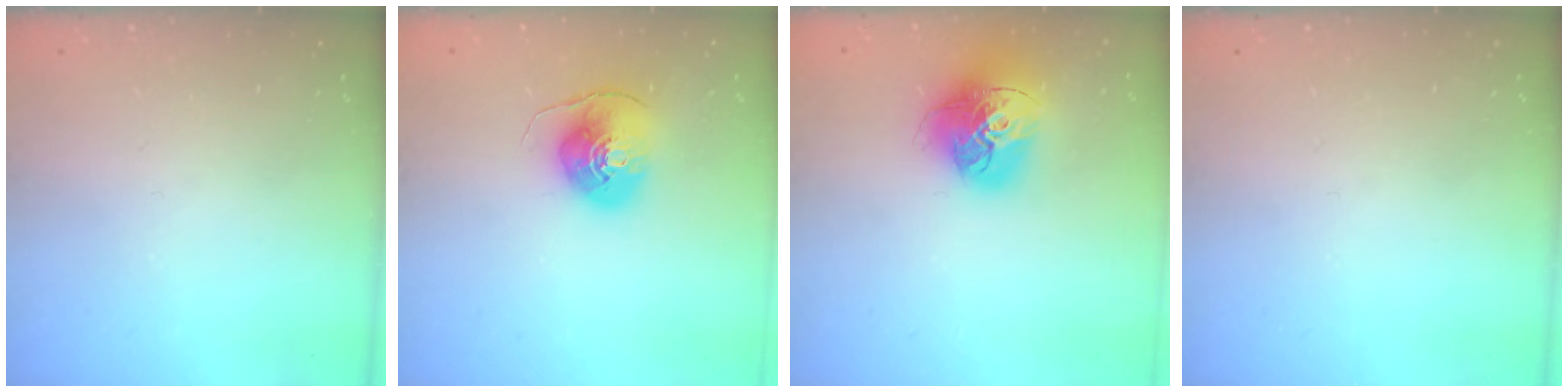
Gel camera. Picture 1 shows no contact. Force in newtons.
{"total": 9.8, "press": 9.7, "slide": 1.4}
{"total": 18.0, "press": 17.9, "slide": 1.9}
{"total": 0.0}